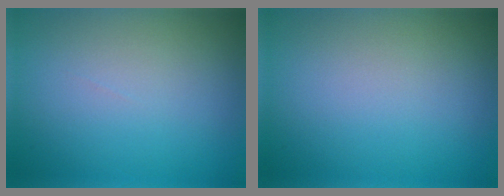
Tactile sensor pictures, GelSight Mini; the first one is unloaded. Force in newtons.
{"total": 0.0}